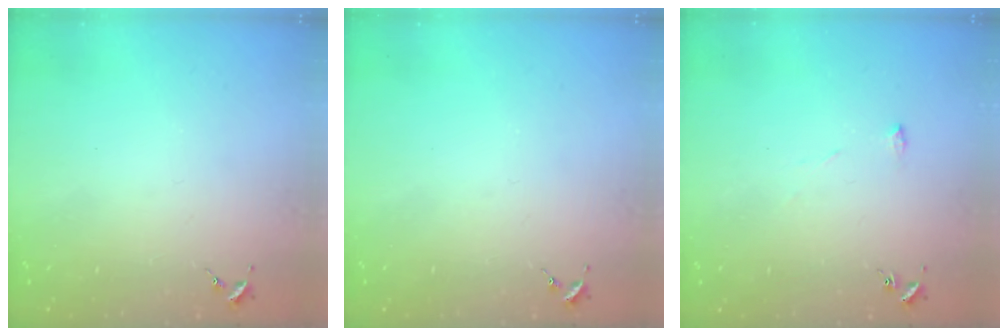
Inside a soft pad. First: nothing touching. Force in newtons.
{"total": 0.0}
{"total": 5.8, "press": 5.8, "slide": 0.3}